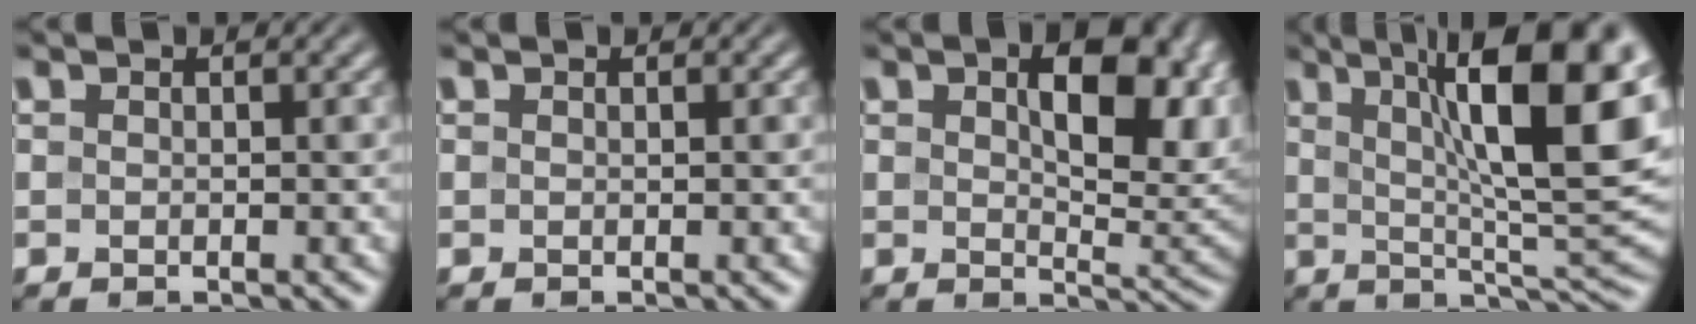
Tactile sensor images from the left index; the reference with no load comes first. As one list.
[{"total": 0.0}, {"total": 9.2, "force": [2.4, 4.2, 7.8], "torque": [-0.111, 0.001, 0.042]}, {"total": 14.4, "force": [4.3, 3.8, 13.3], "torque": [-0.180, 0.005, 0.072]}]